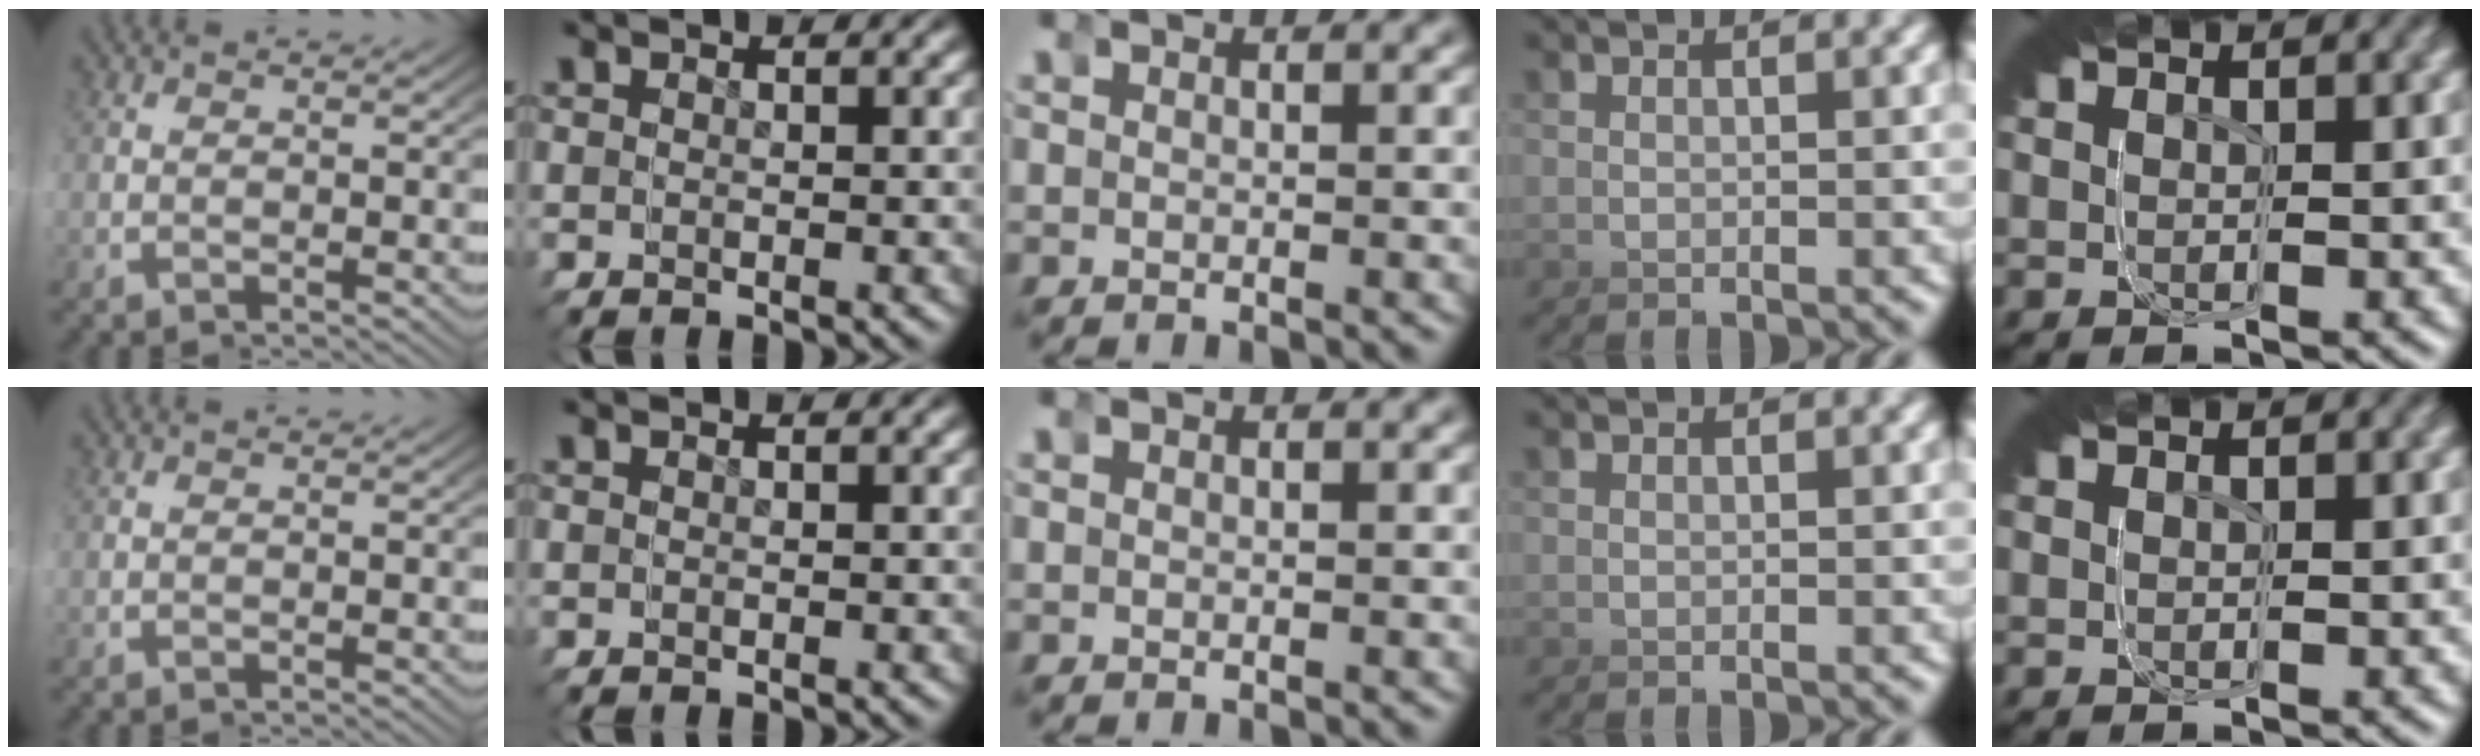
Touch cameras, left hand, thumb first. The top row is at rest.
{}